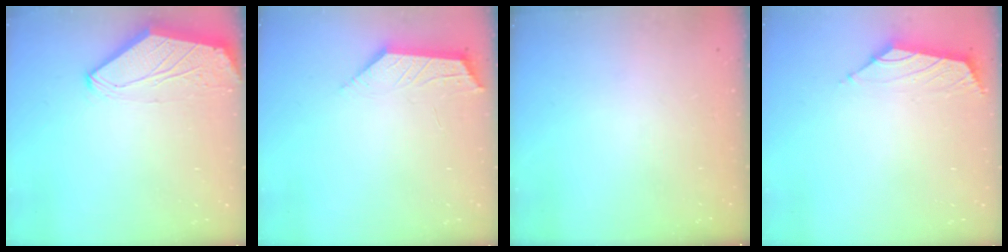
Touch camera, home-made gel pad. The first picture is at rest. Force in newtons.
{"total": 2.2, "press": 2.2, "slide": 0.5}
{"total": 0.0}
{"total": 1.6, "press": 1.4, "slide": 0.7}